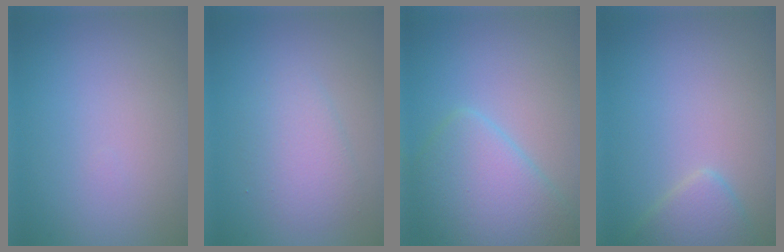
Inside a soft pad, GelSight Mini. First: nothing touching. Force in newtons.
{"total": 2.7, "press": 2.7, "slide": 0.1}
{"total": 6.1, "press": 6.1, "slide": 0.2}
{"total": 2.7, "press": 2.7, "slide": 0.2}